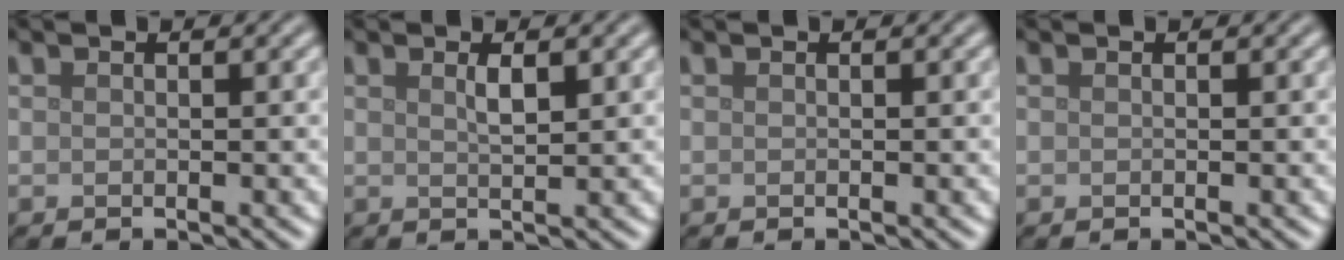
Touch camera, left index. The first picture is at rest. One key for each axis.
{"total": 1.4, "fx": 0.7, "fy": 0.3, "fz": 1.2, "tx": -0.023, "ty": 0.000, "tz": 0.011}
{"total": 0.0}
{"total": 0.0}